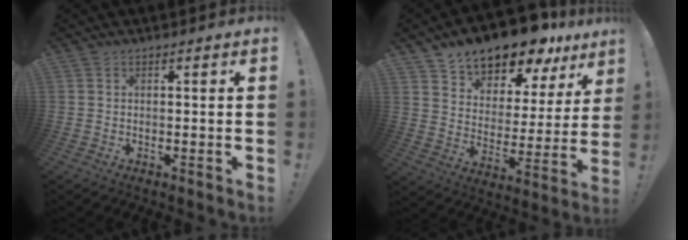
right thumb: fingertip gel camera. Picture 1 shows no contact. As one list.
[{"total": 13.7, "force": [12.3, 4.7, 3.8], "torque": [-0.071, -0.107, 0.216]}]